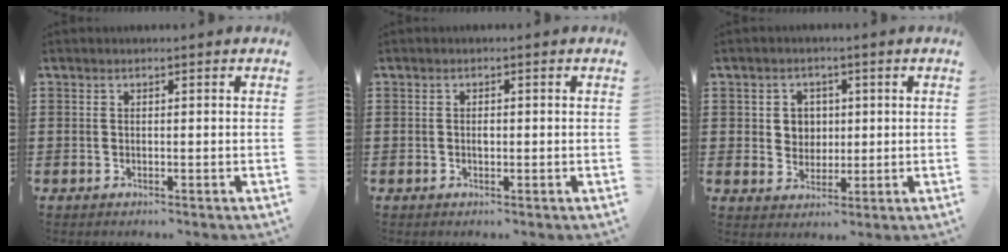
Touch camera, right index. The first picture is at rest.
{"total": 1.0, "force": [0.0, 0.5, 0.8], "torque": [-0.017, 0.002, -0.001]}
{"total": 3.4, "force": [0.7, 3.2, 1.0], "torque": [-0.035, 0.010, 0.011]}